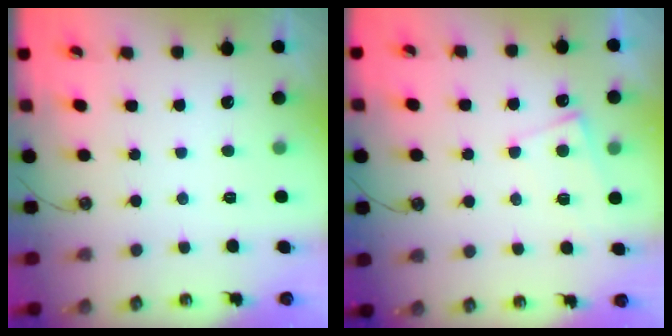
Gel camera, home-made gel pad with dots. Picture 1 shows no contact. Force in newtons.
{"total": 4.2, "press": 4.2, "slide": 0.4}